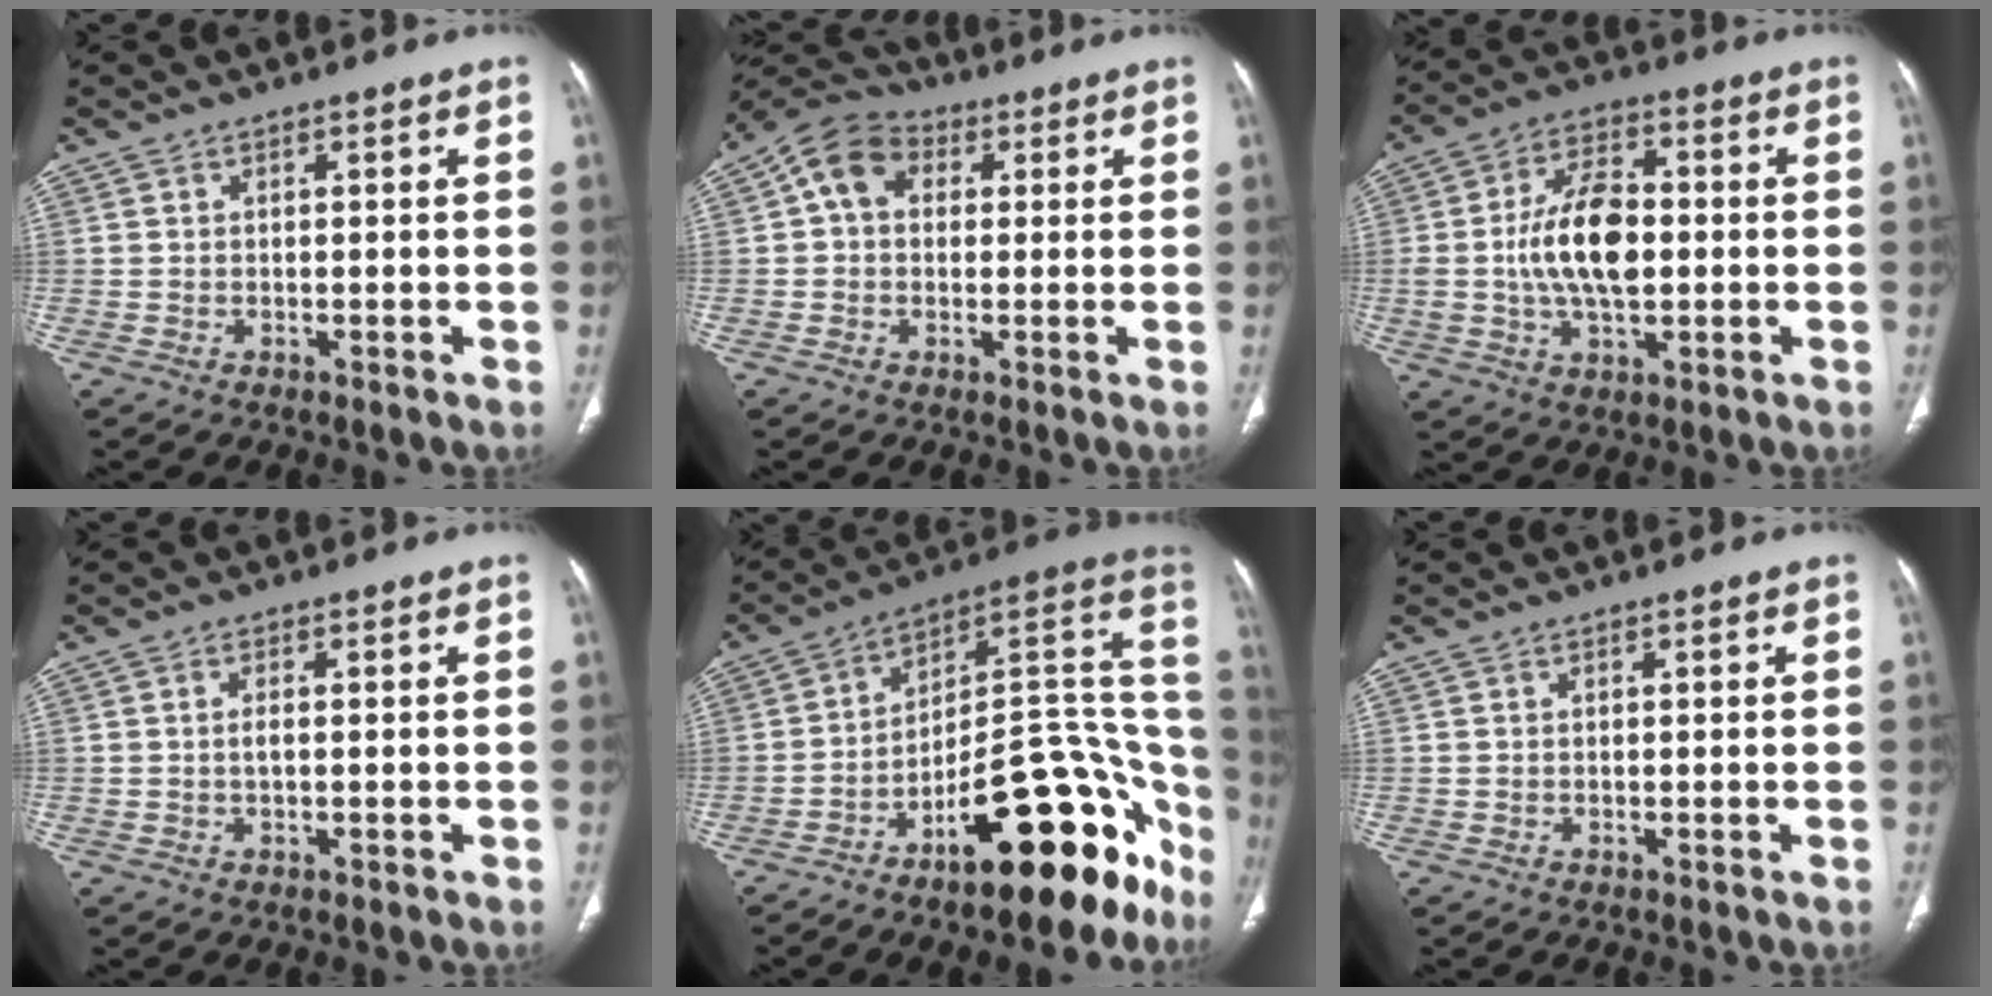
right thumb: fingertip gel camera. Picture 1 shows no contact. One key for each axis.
{"total": 8.5, "fx": 1.8, "fy": 6.6, "fz": 5.1, "tx": -0.074, "ty": 0.022, "tz": 0.018}
{"total": 13.8, "fx": -0.3, "fy": 7.6, "fz": 11.5, "tx": -0.199, "ty": 0.015, "tz": -0.005}
{"total": 1.5, "fx": 0.0, "fy": 0.5, "fz": 1.4, "tx": -0.028, "ty": 0.000, "tz": -0.002}
{"total": 26.6, "fx": -13.8, "fy": 10.3, "fz": 20.3, "tx": -0.175, "ty": 0.114, "tz": -0.207}
{"total": 0.0}